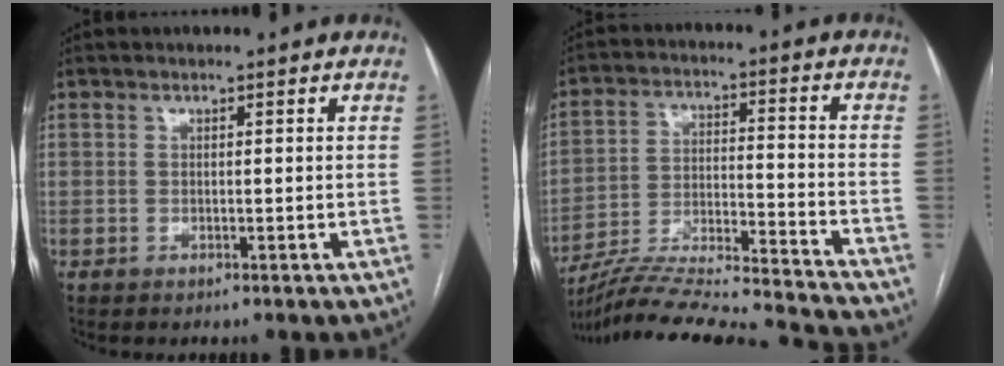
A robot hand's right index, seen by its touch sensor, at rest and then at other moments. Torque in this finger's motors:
{"motor_torque": [-1.07, -1.07, -0.92, -0.21]}